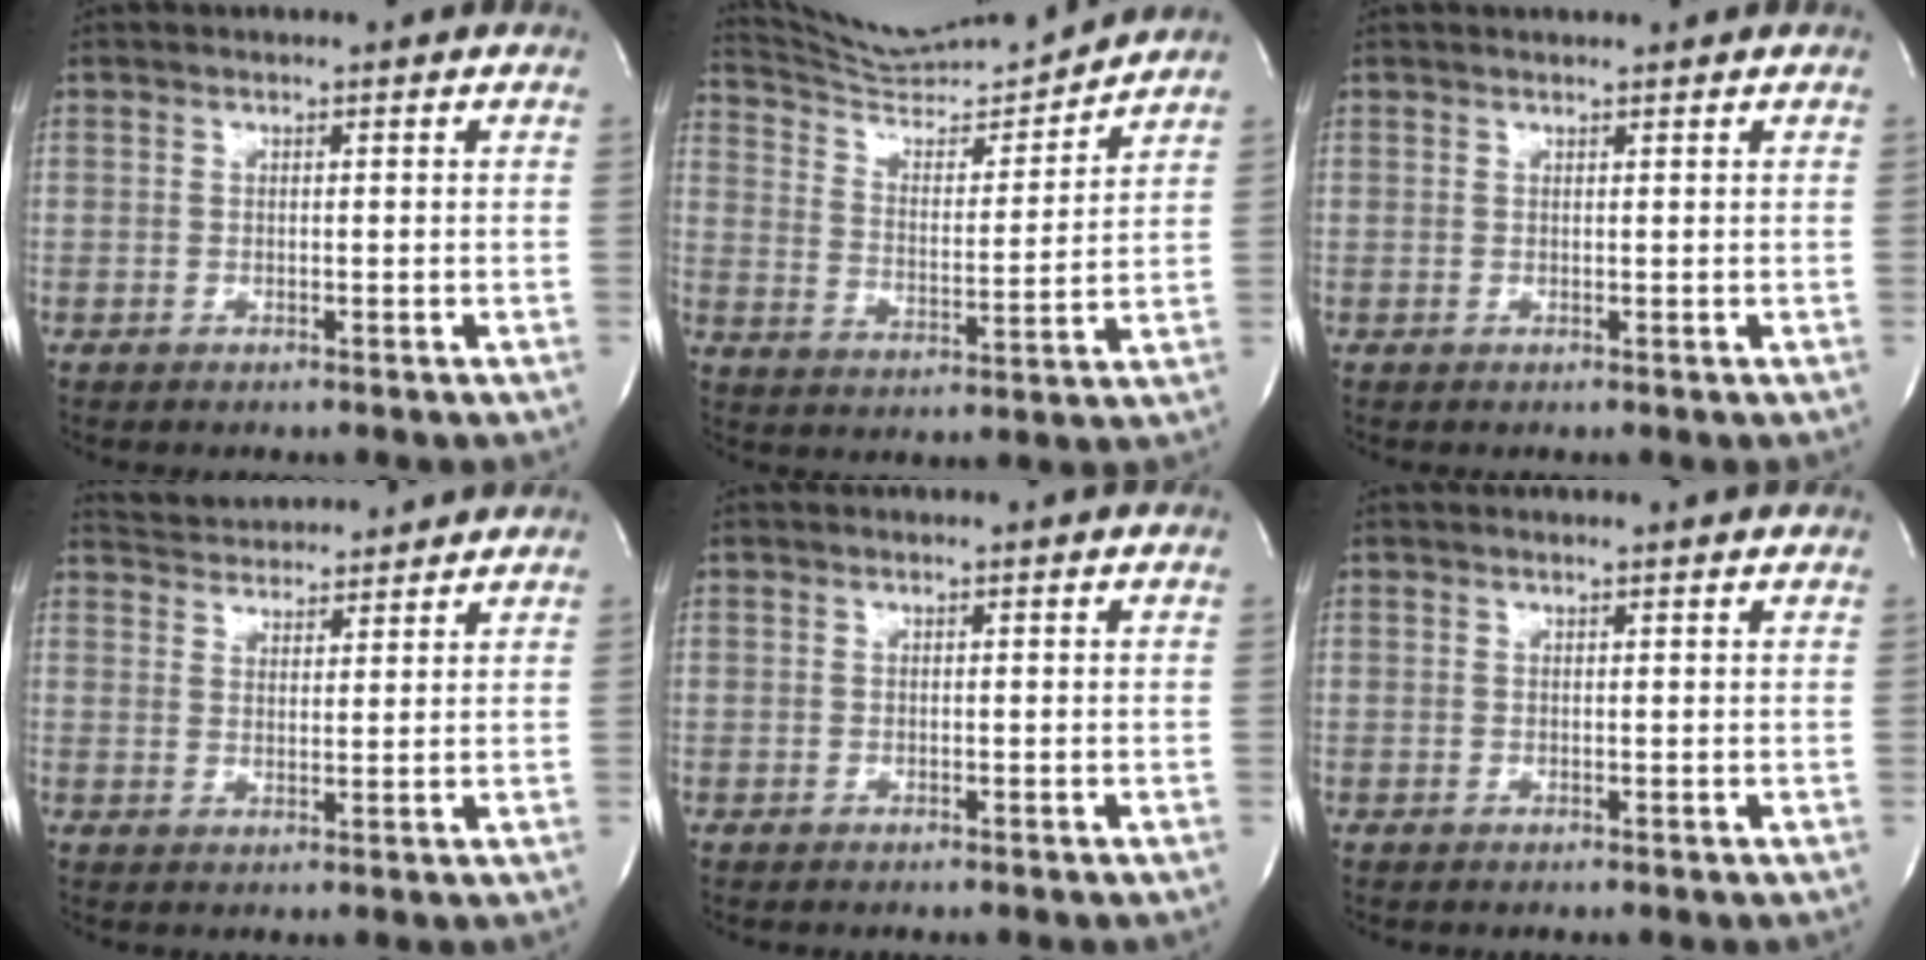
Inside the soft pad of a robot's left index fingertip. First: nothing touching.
{"total": 13.3, "force": [13.1, -0.8, 2.4], "torque": [-0.049, -0.013, 0.220]}
{"total": 1.3, "force": [1.2, -0.1, 0.3], "torque": [-0.006, 0.008, 0.019]}
{"total": 8.5, "force": [8.2, 1.4, 1.5], "torque": [-0.031, 0.016, 0.124]}
{"total": 0.0}
{"total": 0.8, "force": [0.7, -0.1, 0.2], "torque": [-0.012, -0.001, 0.006]}